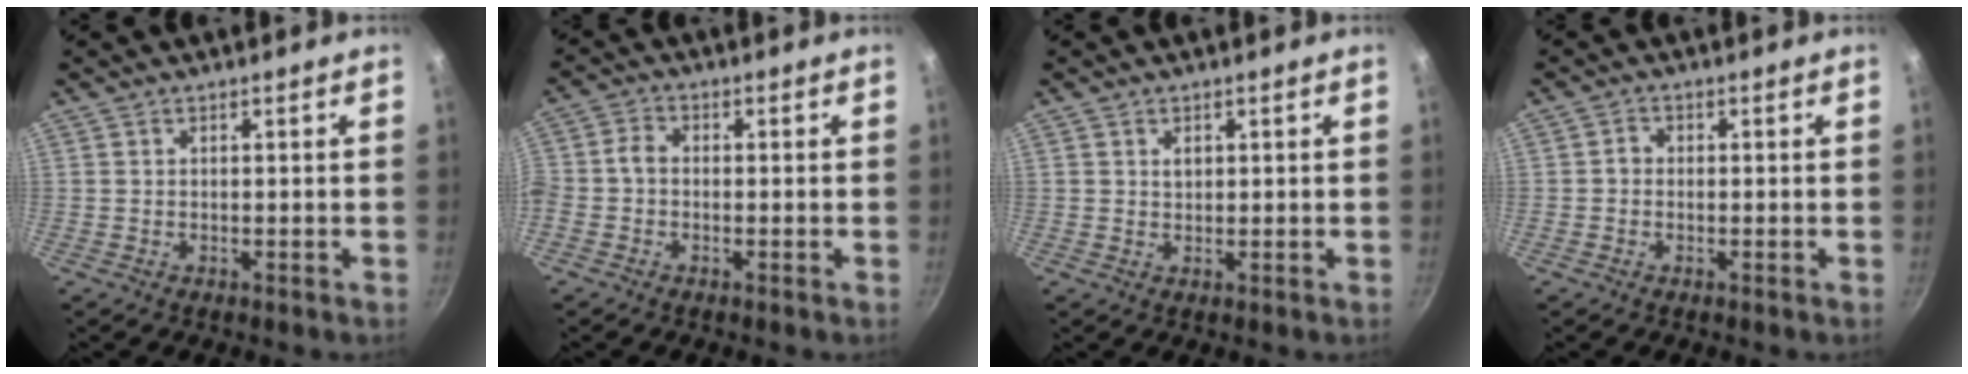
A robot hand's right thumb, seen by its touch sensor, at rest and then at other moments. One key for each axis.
{"total": 3.5, "fx": -1.1, "fy": 2.5, "fz": 2.2, "tx": -0.053, "ty": 0.017, "tz": -0.036}
{"total": 1.6, "fx": 0.6, "fy": 1.2, "fz": 0.8, "tx": -0.008, "ty": -0.001, "tz": 0.009}
{"total": 1.6, "fx": -0.3, "fy": 1.4, "fz": 0.7, "tx": -0.007, "ty": 0.008, "tz": -0.008}